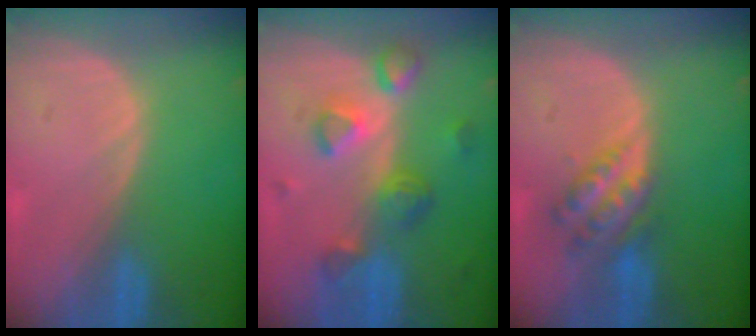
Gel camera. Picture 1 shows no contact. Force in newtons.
{"total": 7.7, "press": 6.9, "slide": 3.4}
{"total": 6.1, "press": 5.4, "slide": 3.0}